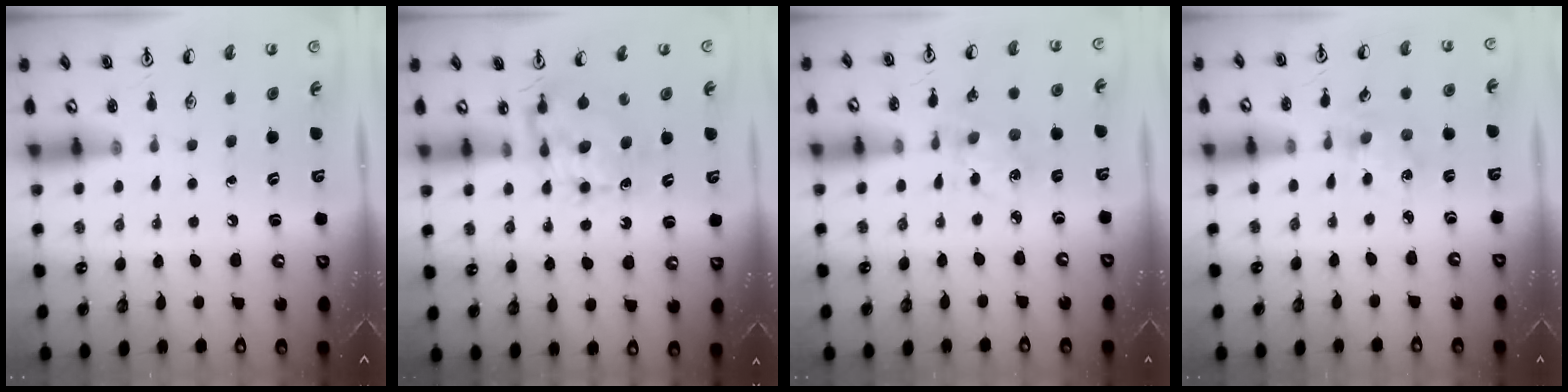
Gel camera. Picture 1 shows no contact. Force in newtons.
{"total": 6.6, "press": 6.6, "slide": 0.6}
{"total": 2.1, "press": 2.0, "slide": 0.6}
{"total": 1.9, "press": 1.9, "slide": 0.3}